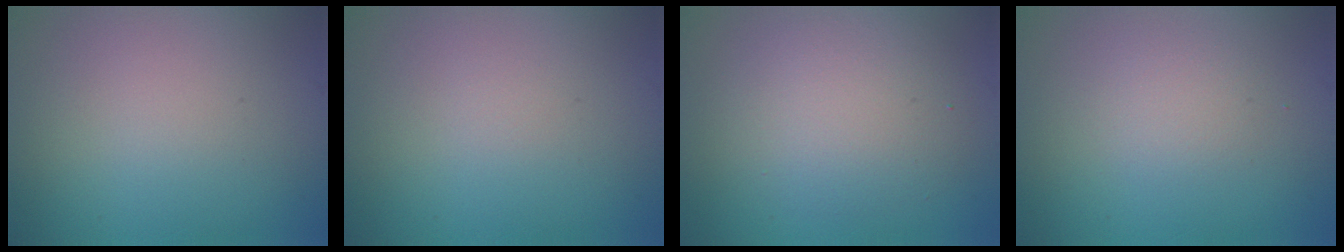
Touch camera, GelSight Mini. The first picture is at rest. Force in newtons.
{"total": 0.0}
{"total": 4.6, "press": 4.6, "slide": 0.3}
{"total": 1.5, "press": 1.5, "slide": 0.1}